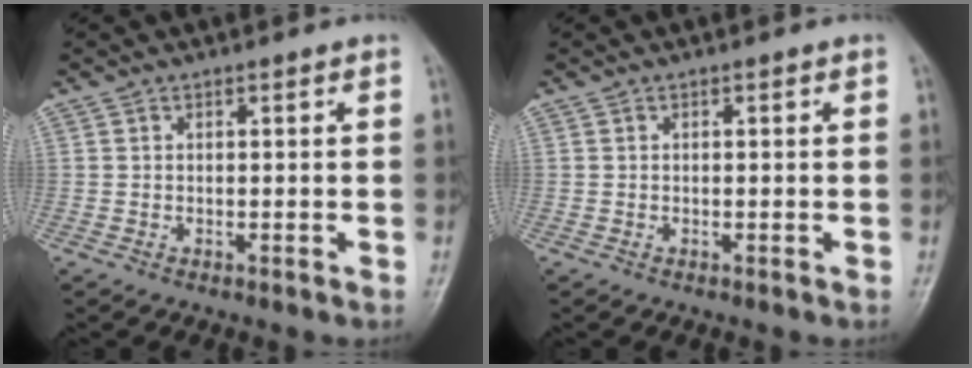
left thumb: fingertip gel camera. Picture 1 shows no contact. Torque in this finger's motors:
{"motor_torque": [0.00, 0.03, -0.02, 0.00, 0.00]}